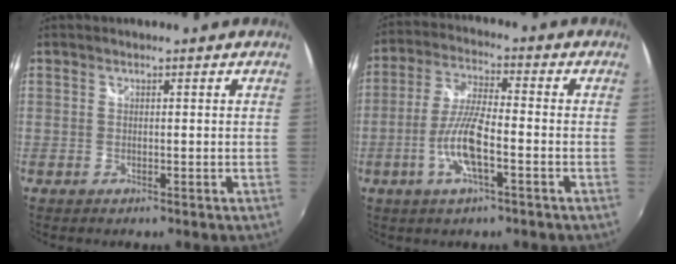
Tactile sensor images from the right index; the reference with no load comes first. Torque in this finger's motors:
{"motor_torque": [1.57, -0.24, 0.81, 0.17]}